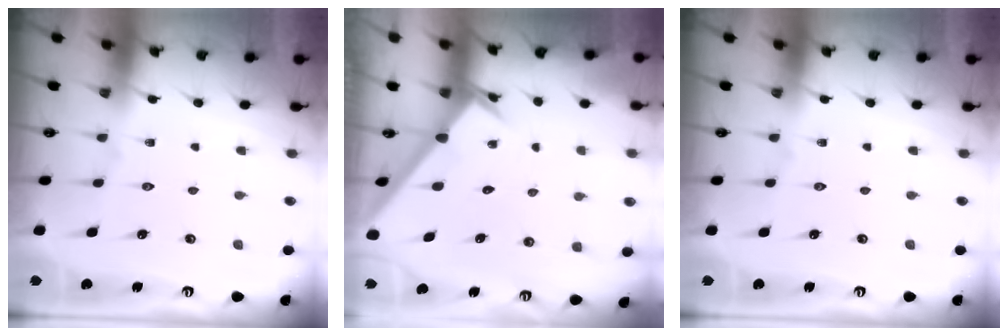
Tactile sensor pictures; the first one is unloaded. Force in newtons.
{"total": 2.3, "press": 2.3, "slide": 0.2}
{"total": 0.0}